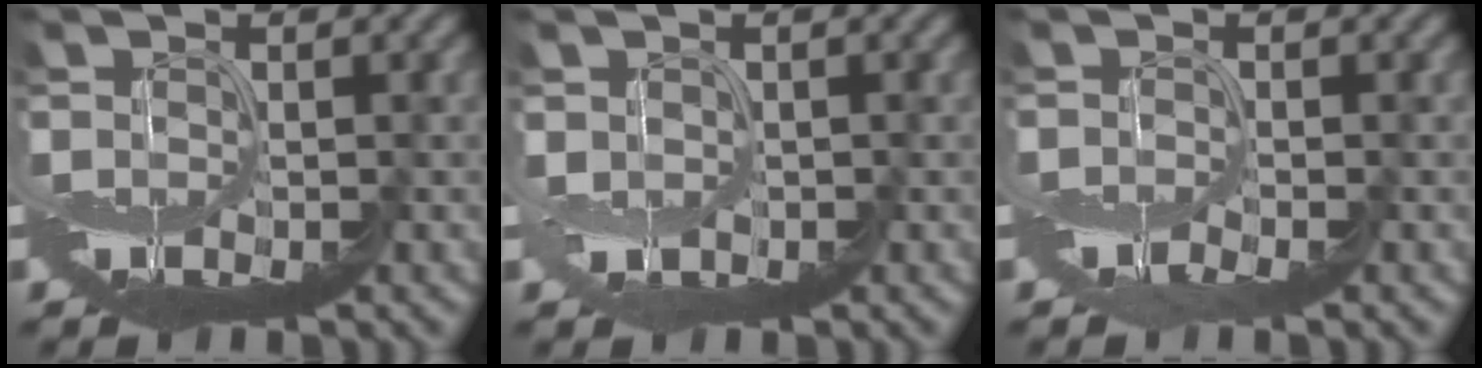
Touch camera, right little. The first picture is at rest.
{"total": 1.3, "force": [1.2, 0.6, 0.2], "torque": [-0.003, -0.001, 0.022]}
{"total": 1.3, "force": [-0.9, -0.6, -0.7], "torque": [0.011, -0.001, -0.016]}